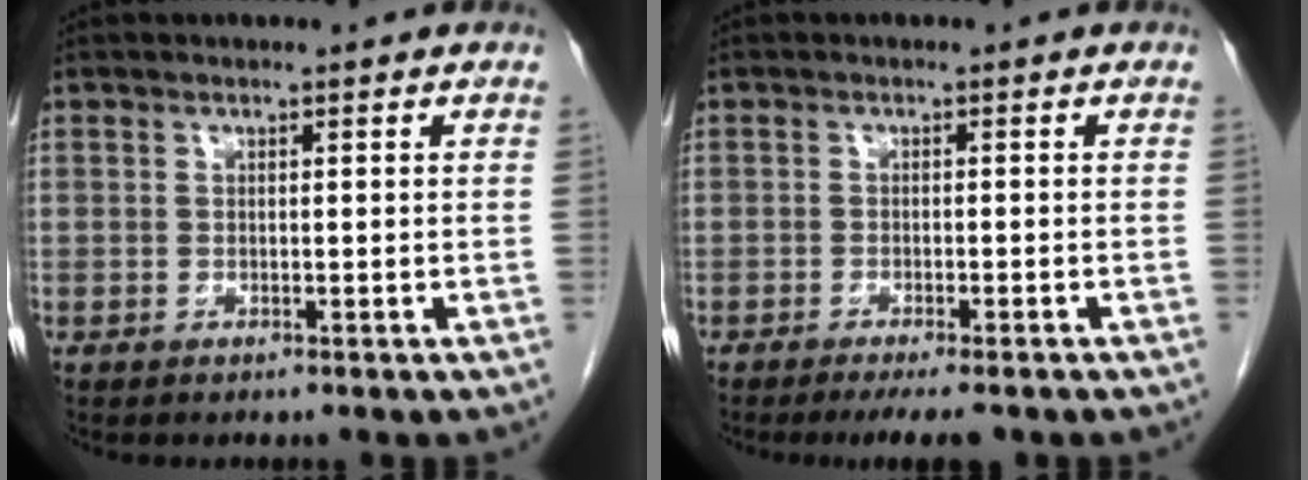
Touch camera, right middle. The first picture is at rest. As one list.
[{"total": 5.7, "force": [-4.5, 0.9, 3.3], "torque": [-0.037, -0.008, -0.064]}]